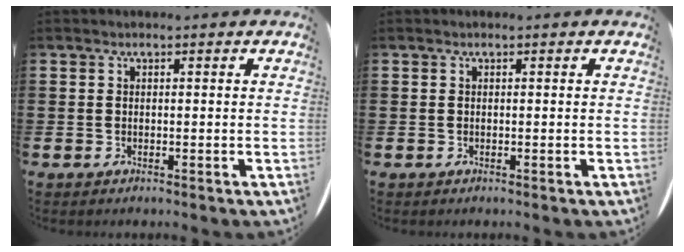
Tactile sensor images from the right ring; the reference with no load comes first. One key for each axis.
{"total": 0.0}